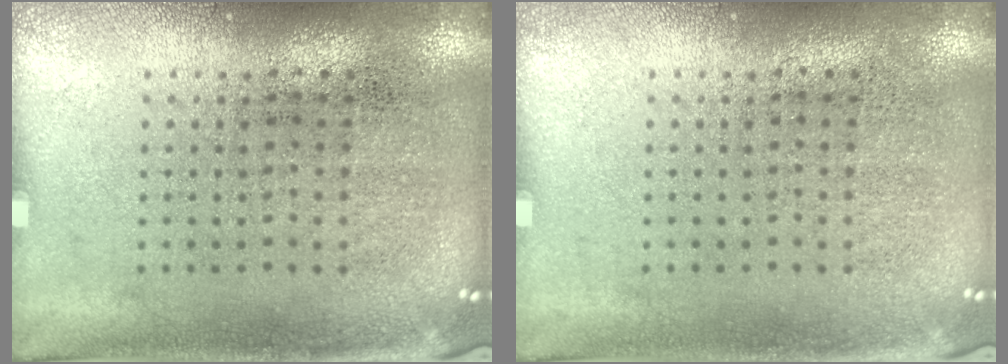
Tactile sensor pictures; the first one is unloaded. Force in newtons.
{"total": 0.0}